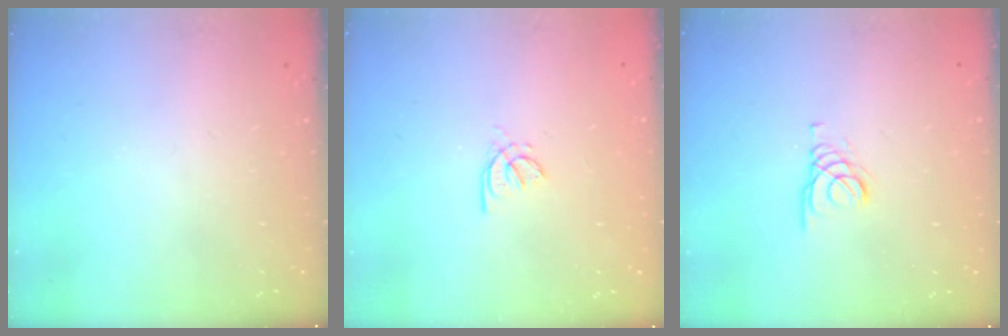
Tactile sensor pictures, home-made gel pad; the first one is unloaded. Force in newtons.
{"total": 1.4, "press": 1.3, "slide": 0.4}
{"total": 1.4, "press": 1.4, "slide": 0.2}